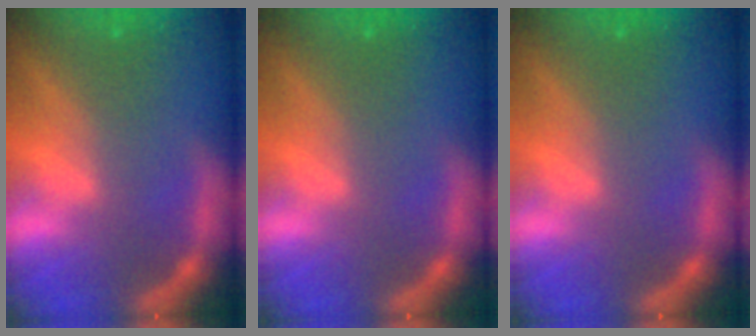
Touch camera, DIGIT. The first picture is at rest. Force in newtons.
{"total": 0.0}
{"total": 0.0}